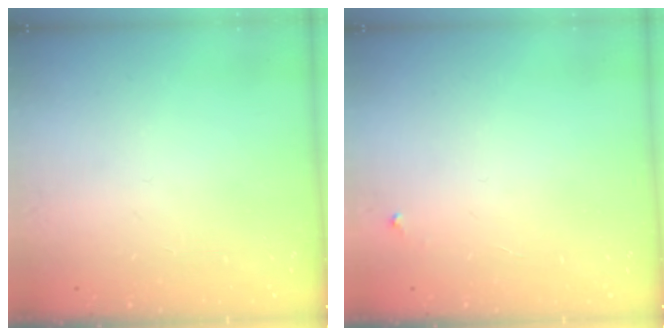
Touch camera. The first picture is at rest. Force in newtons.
{"total": 2.2, "press": 2.2, "slide": 0.1}